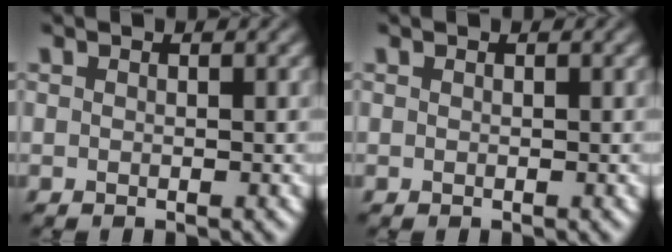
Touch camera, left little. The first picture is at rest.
{"total": 0.0}